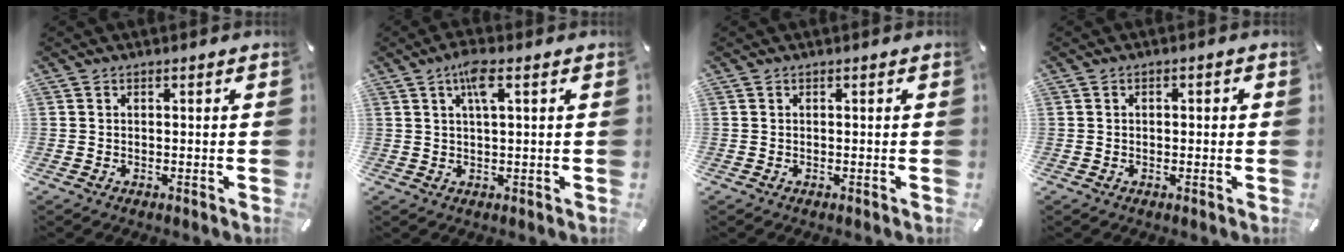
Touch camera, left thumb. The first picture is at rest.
{"total": 5.2, "force": [2.1, 1.1, 4.6], "torque": [-0.096, 0.006, 0.034]}
{"total": 0.0}
{"total": 1.3, "force": [-0.2, 0.9, 0.9], "torque": [-0.018, 0.005, -0.006]}